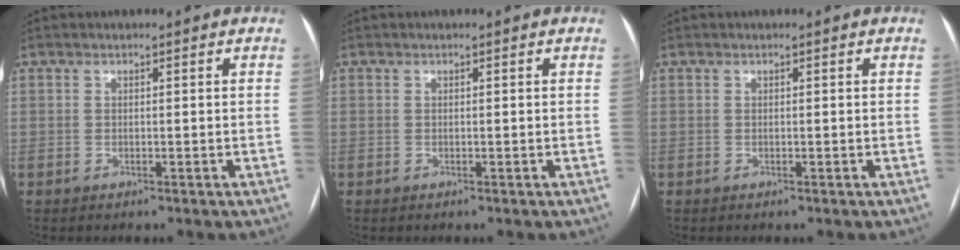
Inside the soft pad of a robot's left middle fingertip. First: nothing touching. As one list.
[{"total": 0.0}, {"total": 0.0}]